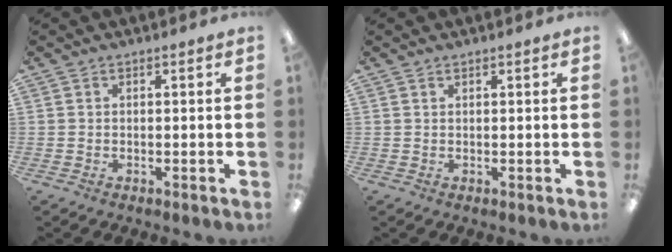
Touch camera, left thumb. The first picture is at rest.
{"total": 0.7, "force": [0.5, 0.2, 0.3], "torque": [-0.007, 0.001, 0.010]}